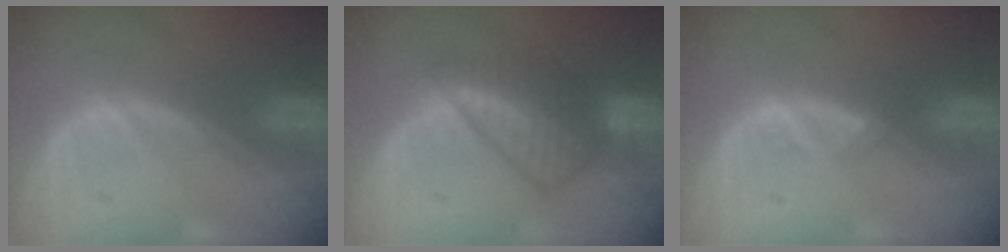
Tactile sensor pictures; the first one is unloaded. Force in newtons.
{"total": 6.4, "press": 6.3, "slide": 0.7}
{"total": 1.0, "press": 0.9, "slide": 0.5}